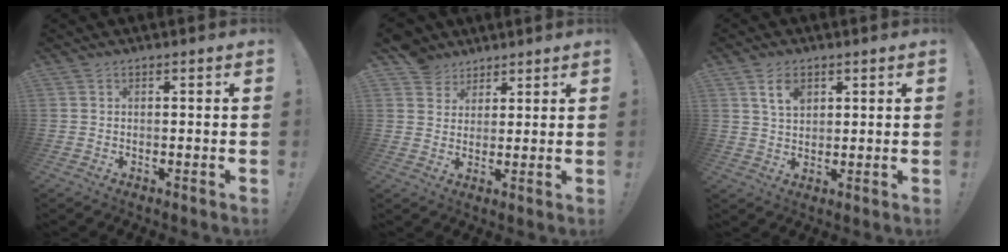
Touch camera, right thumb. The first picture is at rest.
{"total": 6.6, "force": [4.6, 4.7, 0.5], "torque": [-0.013, -0.033, 0.091]}
{"total": 6.3, "force": [3.0, 3.9, 3.9], "torque": [-0.063, -0.007, 0.055]}